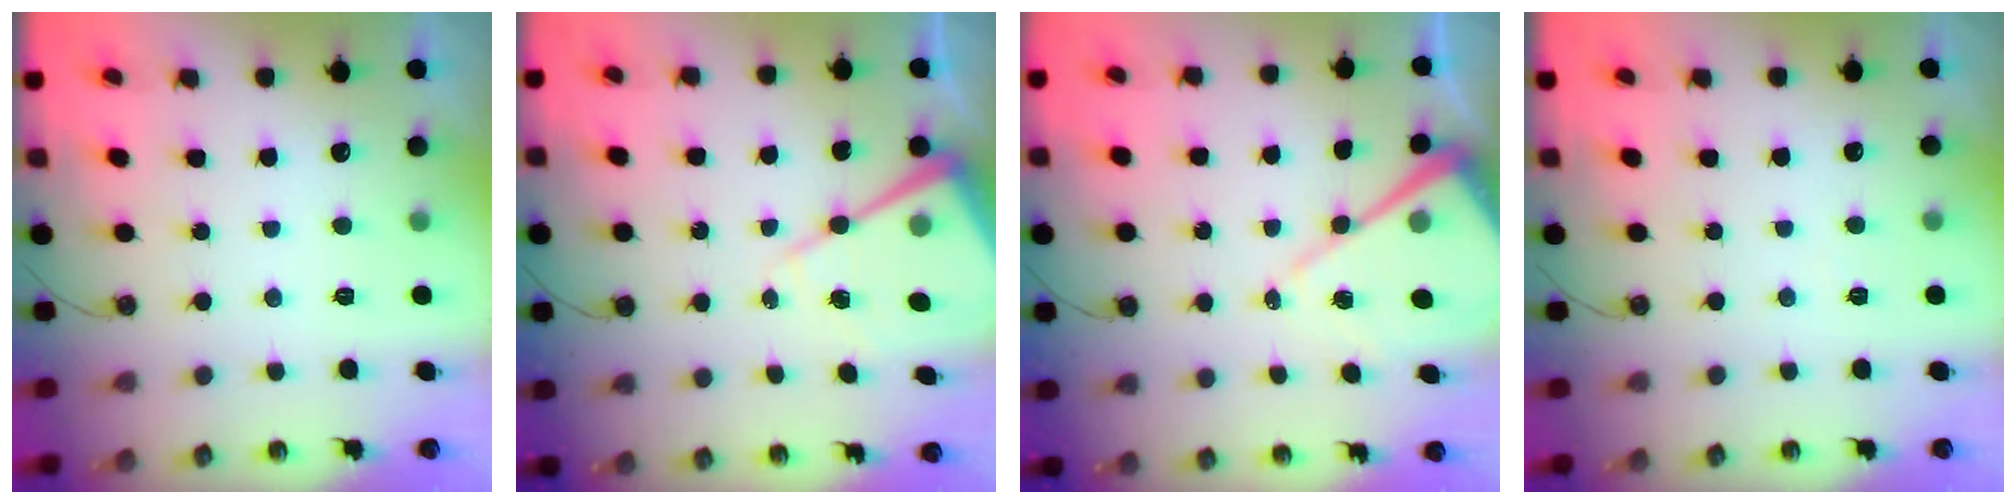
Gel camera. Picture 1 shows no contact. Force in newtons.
{"total": 12.6, "press": 12.5, "slide": 1.1}
{"total": 11.7, "press": 11.6, "slide": 1.1}
{"total": 2.6, "press": 2.6, "slide": 0.5}